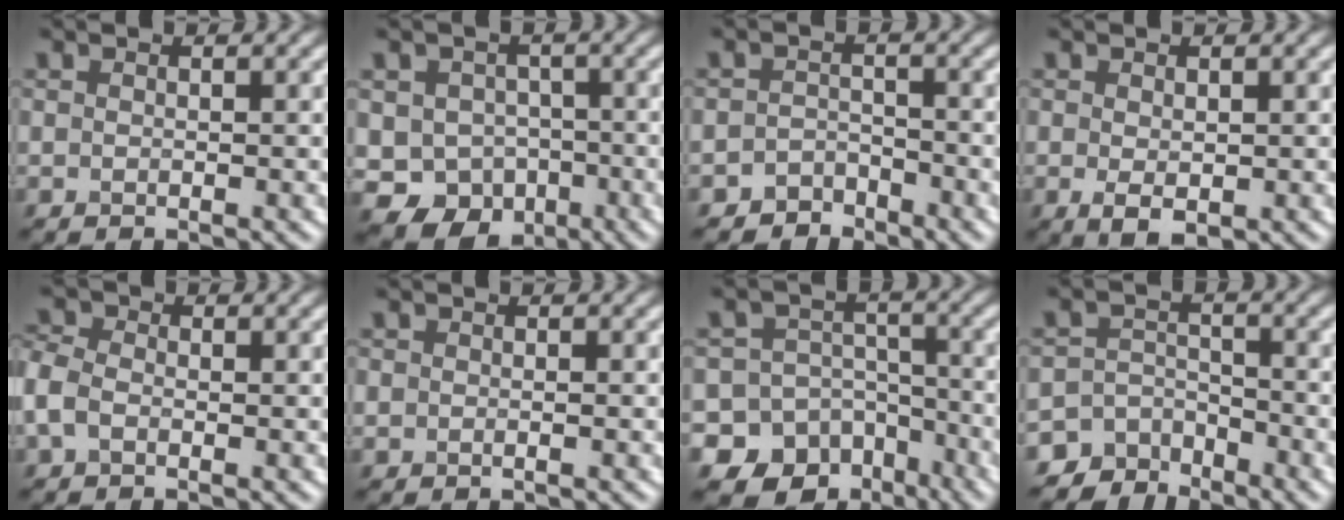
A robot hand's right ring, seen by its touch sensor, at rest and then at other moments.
{"total": 8.2, "force": [-2.8, 7.1, 2.9], "torque": [-0.016, -0.019, -0.062]}
{"total": 2.2, "force": [-1.9, 1.2, 0.0], "torque": [0.009, 0.008, -0.040]}
{"total": 1.9, "force": [-0.1, 1.1, 1.5], "torque": [-0.031, -0.008, 0.002]}
{"total": 2.9, "force": [-0.5, 2.1, 1.9], "torque": [-0.052, 0.007, -0.026]}
{"total": 0.7, "force": [0.0, 0.6, 0.4], "torque": [-0.006, -0.005, 0.001]}
{"total": 14.3, "force": [-8.4, 11.2, 2.7], "torque": [-0.047, -0.043, -0.139]}
{"total": 4.9, "force": [-4.1, 2.5, 0.1], "torque": [0.018, -0.002, -0.069]}